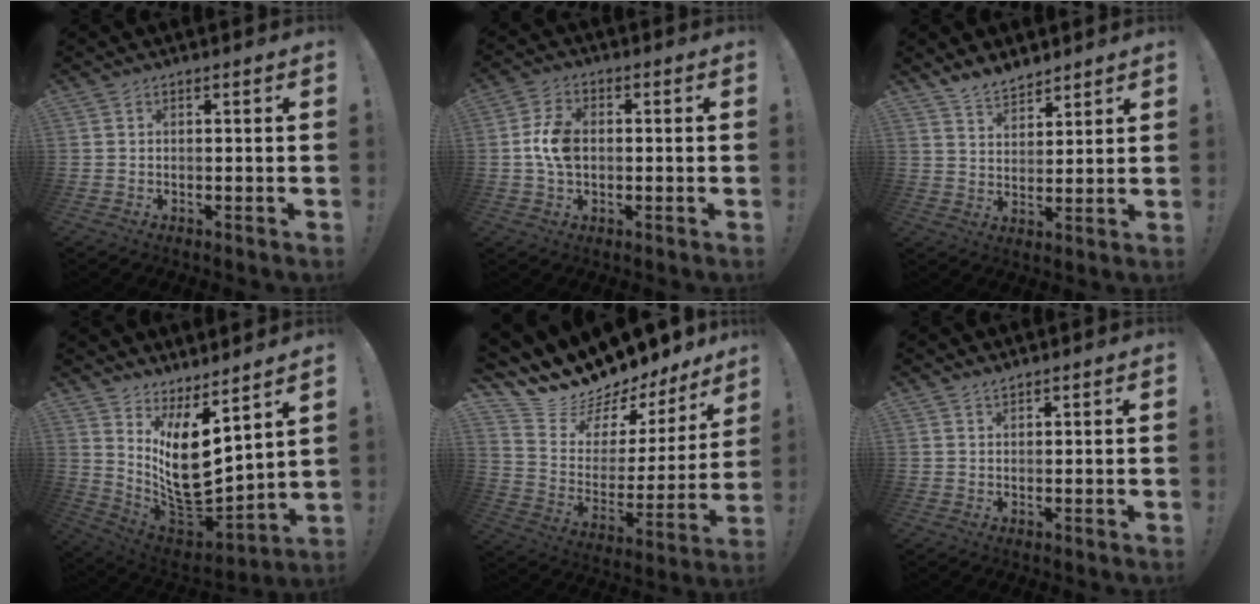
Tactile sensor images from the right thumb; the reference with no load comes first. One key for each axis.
{"total": 8.4, "fx": -0.3, "fy": 5.6, "fz": 6.2, "tx": -0.112, "ty": 0.008, "tz": -0.003}
{"total": 7.2, "fx": 6.4, "fy": 2.8, "fz": 1.6, "tx": -0.032, "ty": -0.041, "tz": 0.124}
{"total": 14.3, "fx": 2.8, "fy": 7.4, "fz": 11.9, "tx": -0.186, "ty": -0.045, "tz": 0.059}
{"total": 15.0, "fx": 13.8, "fy": 4.8, "fz": 3.4, "tx": -0.072, "ty": -0.125, "tz": 0.248}
{"total": 1.4, "fx": 1.3, "fy": 0.4, "fz": 0.4, "tx": -0.001, "ty": -0.007, "tz": 0.024}